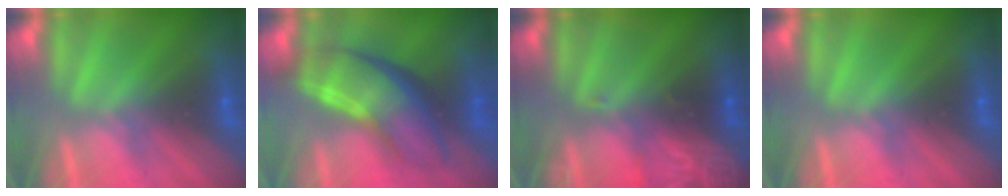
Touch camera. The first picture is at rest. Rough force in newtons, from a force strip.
{"total": 7.9}
{"total": 3.2}
{"total": 0.0}